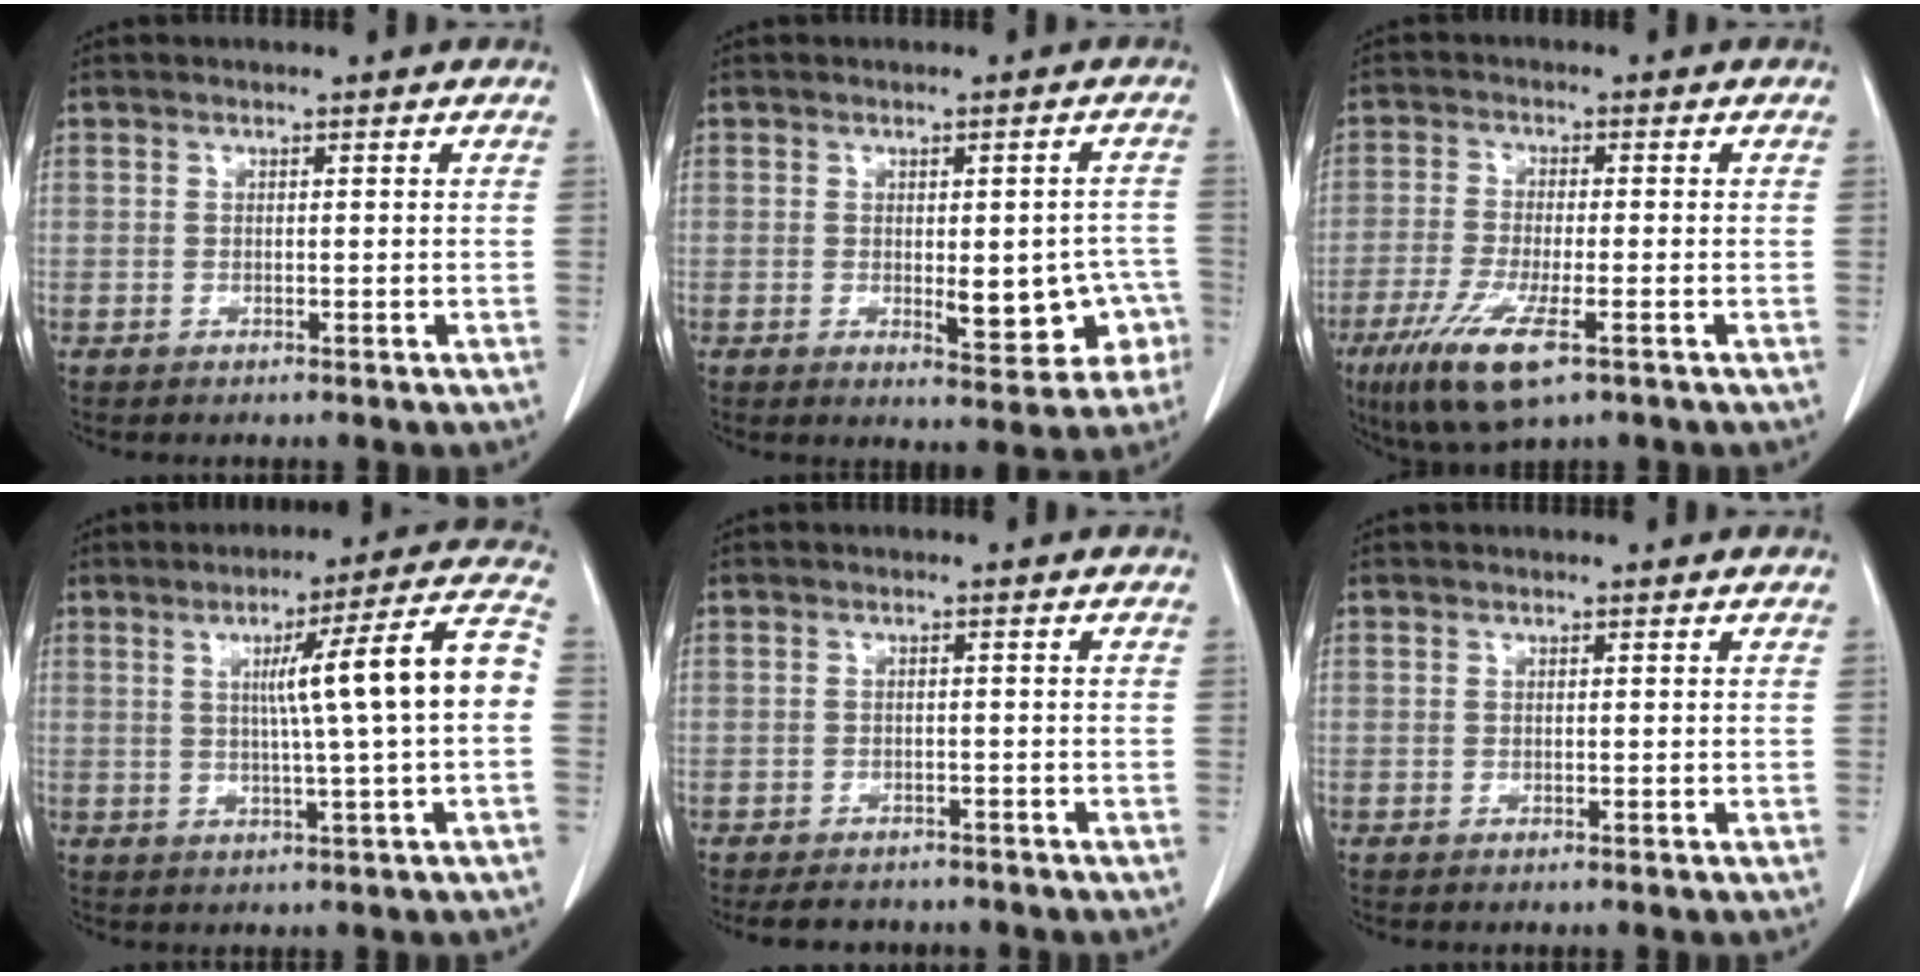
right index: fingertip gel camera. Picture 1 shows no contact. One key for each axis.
{"total": 8.7, "fx": -2.1, "fy": 3.4, "fz": 7.7, "tx": -0.080, "ty": 0.011, "tz": -0.018}
{"total": 10.0, "fx": -5.4, "fy": 1.9, "fz": 8.2, "tx": -0.160, "ty": -0.028, "tz": -0.091}
{"total": 12.8, "fx": 0.7, "fy": -1.1, "fz": 12.8, "tx": -0.179, "ty": 0.020, "tz": 0.008}
{"total": 5.2, "fx": -4.5, "fy": 2.2, "fz": 1.3, "tx": -0.019, "ty": 0.001, "tz": -0.056}
{"total": 0.0}